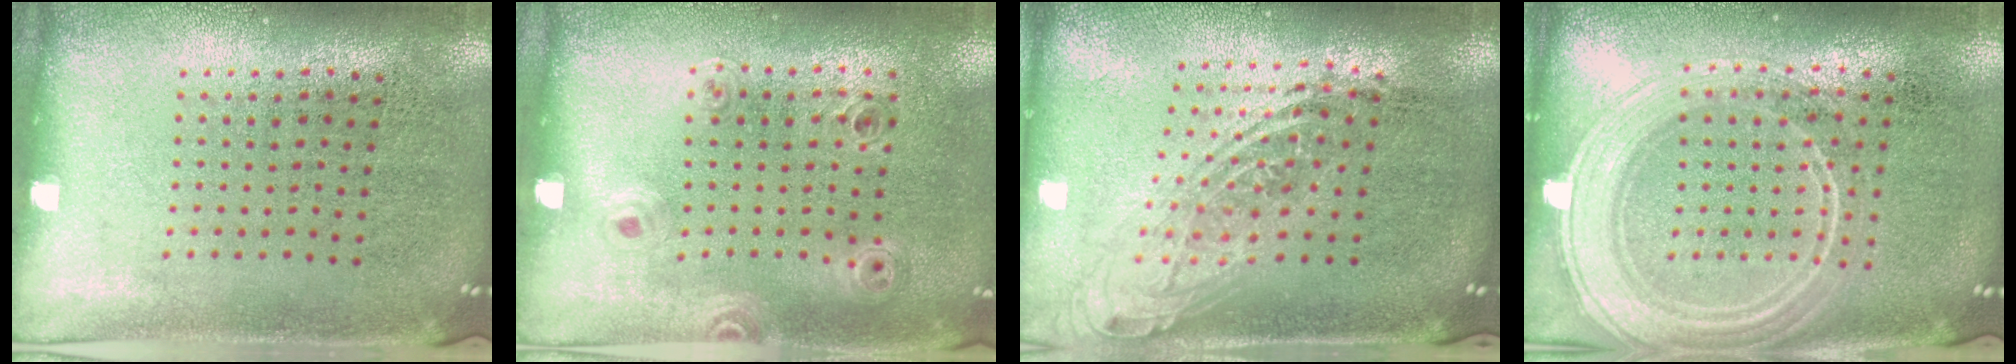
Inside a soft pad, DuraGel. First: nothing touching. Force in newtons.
{"total": 0.9, "press": 0.9, "slide": 0.1}
{"total": 1.9, "press": 1.5, "slide": 1.2}
{"total": 2.2, "press": 2.1, "slide": 0.4}